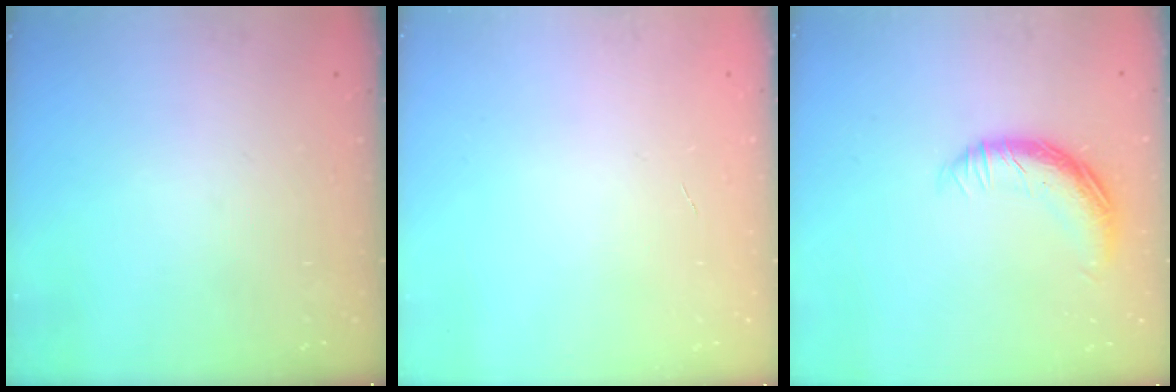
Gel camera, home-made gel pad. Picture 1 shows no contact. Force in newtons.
{"total": 0.0}
{"total": 12.0, "press": 12.0, "slide": 0.6}